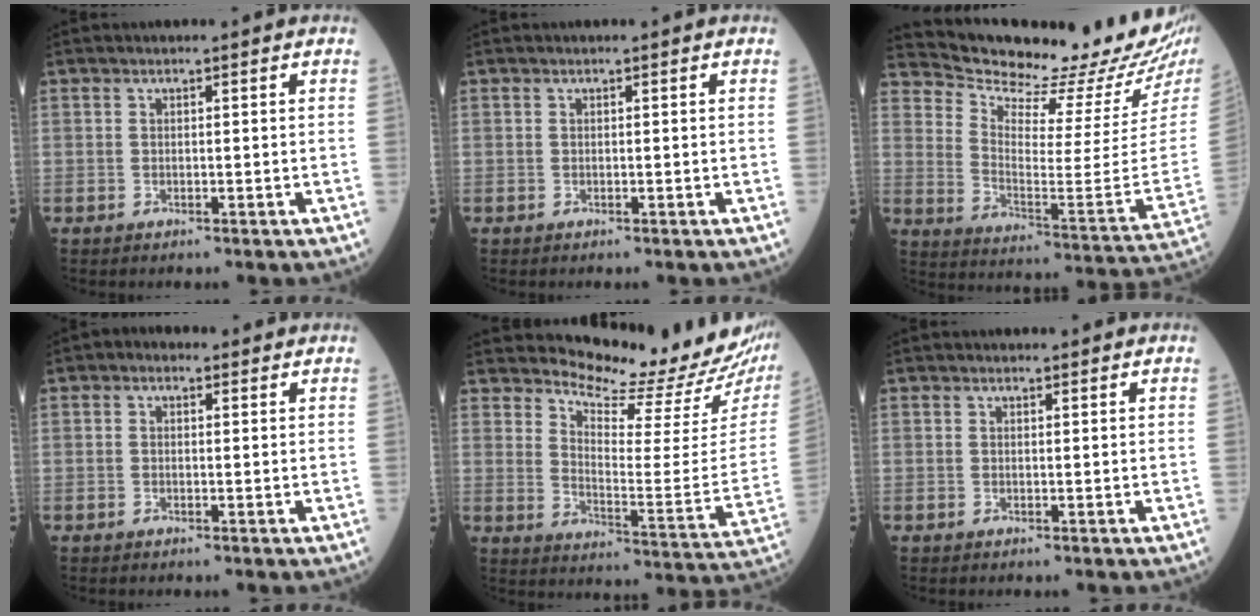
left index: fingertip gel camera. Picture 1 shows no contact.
{"total": 0.0}
{"total": 22.1, "force": [20.5, 1.0, 8.0], "torque": [-0.142, -0.109, 0.278]}
{"total": 2.0, "force": [1.0, 1.4, 1.0], "torque": [-0.018, 0.016, 0.009]}
{"total": 16.4, "force": [15.6, 0.7, 5.0], "torque": [-0.081, -0.106, 0.201]}
{"total": 0.5, "force": [0.4, 0.3, 0.0], "torque": [-0.008, -0.005, 0.003]}